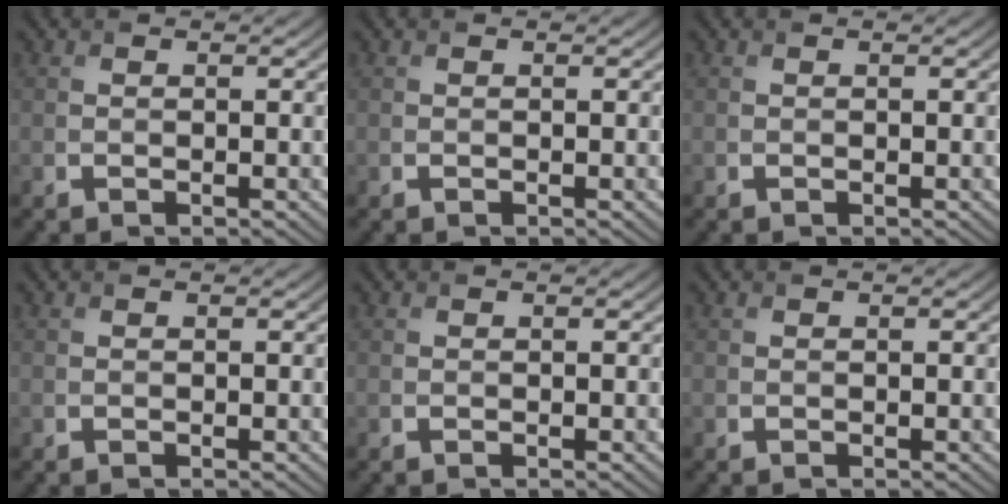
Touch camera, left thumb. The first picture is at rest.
{"total": 0.0}
{"total": 0.0}
{"total": 0.0}
{"total": 0.0}
{"total": 0.0}